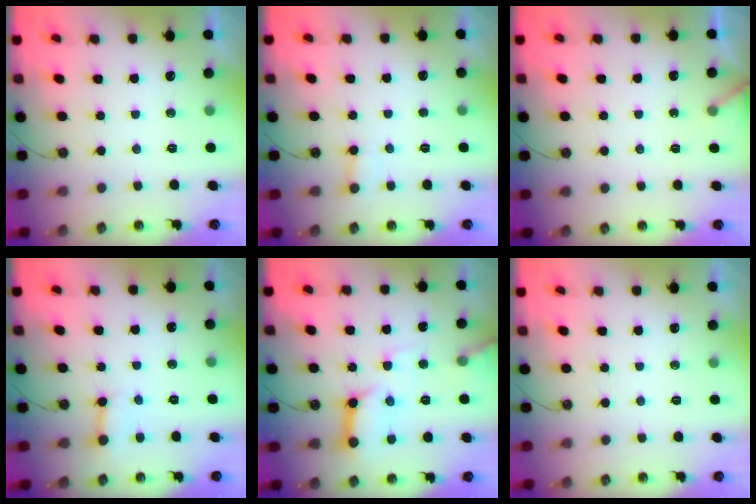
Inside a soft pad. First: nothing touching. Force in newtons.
{"total": 2.8, "press": 2.8, "slide": 0.3}
{"total": 2.3, "press": 2.3, "slide": 0.1}
{"total": 2.8, "press": 2.8, "slide": 0.2}
{"total": 12.1, "press": 12.1, "slide": 0.9}
{"total": 0.0}